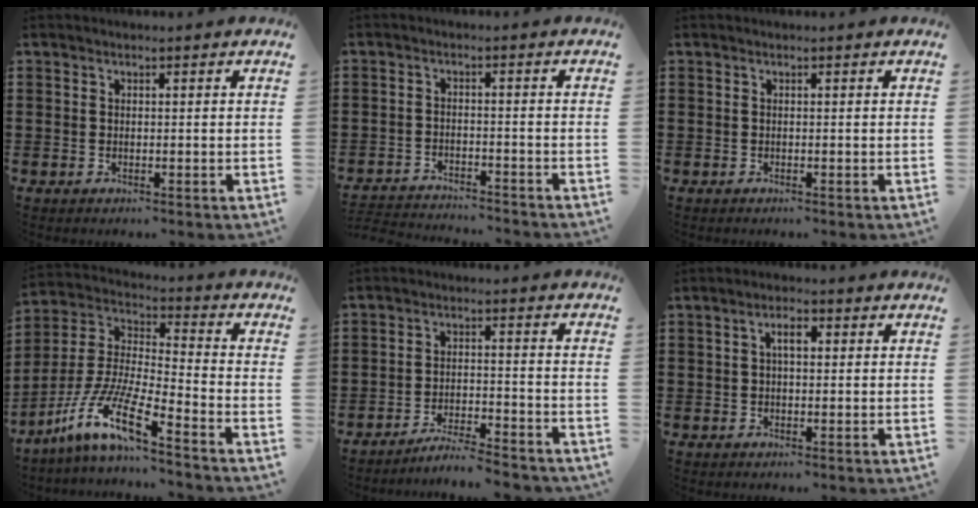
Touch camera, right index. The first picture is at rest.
{"total": 3.1, "force": [-3.1, 0.0, 0.1], "torque": [-0.006, -0.003, -0.068]}
{"total": 0.0}
{"total": 11.6, "force": [-8.8, 1.0, 7.5], "torque": [-0.187, -0.016, -0.186]}
{"total": 4.7, "force": [-4.6, -0.1, 1.1], "torque": [-0.023, -0.001, -0.092]}
{"total": 2.5, "force": [0.6, 1.1, 2.2], "torque": [-0.044, 0.009, 0.008]}